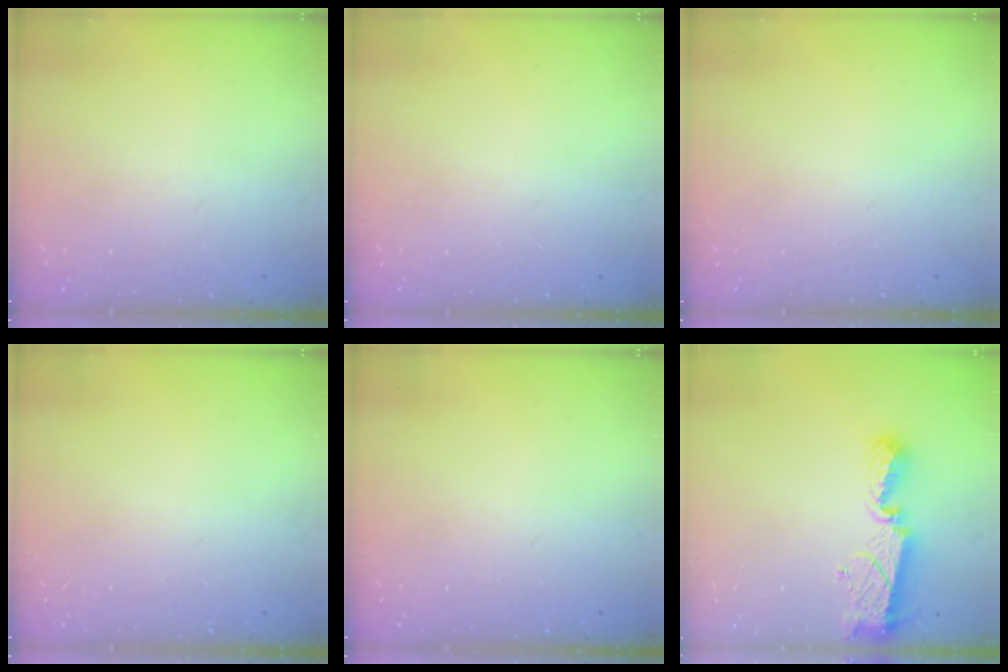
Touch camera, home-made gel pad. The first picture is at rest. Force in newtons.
{"total": 0.0}
{"total": 0.0}
{"total": 0.0}
{"total": 0.0}
{"total": 9.4, "press": 9.4, "slide": 0.8}